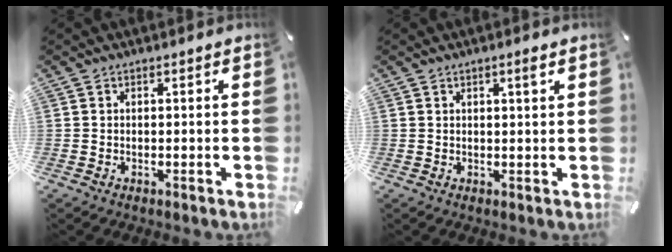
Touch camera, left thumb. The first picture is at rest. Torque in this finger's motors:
{"motor_torque": [0.07, -0.37, 0.02, 0.29, -0.01]}